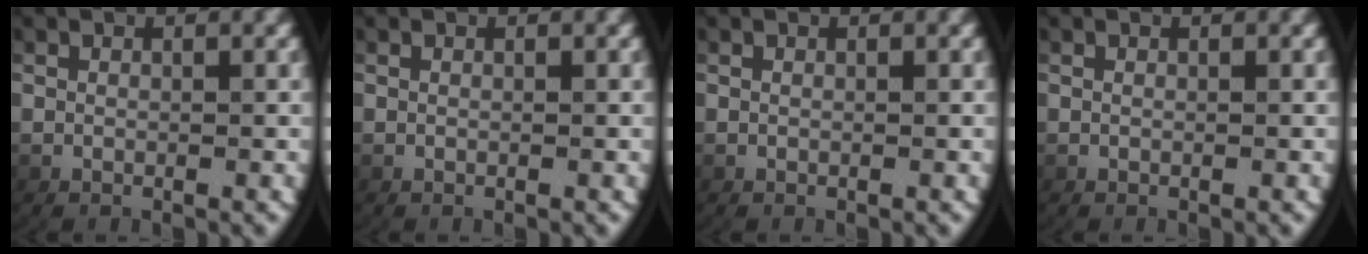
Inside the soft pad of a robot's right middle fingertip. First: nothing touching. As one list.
[{"total": 0.0}, {"total": 0.0}, {"total": 0.0}]